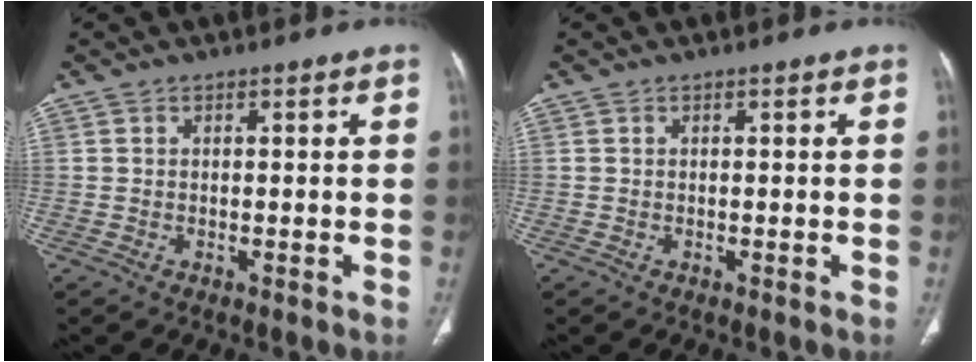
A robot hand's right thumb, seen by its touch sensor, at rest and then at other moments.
{"total": 0.0}